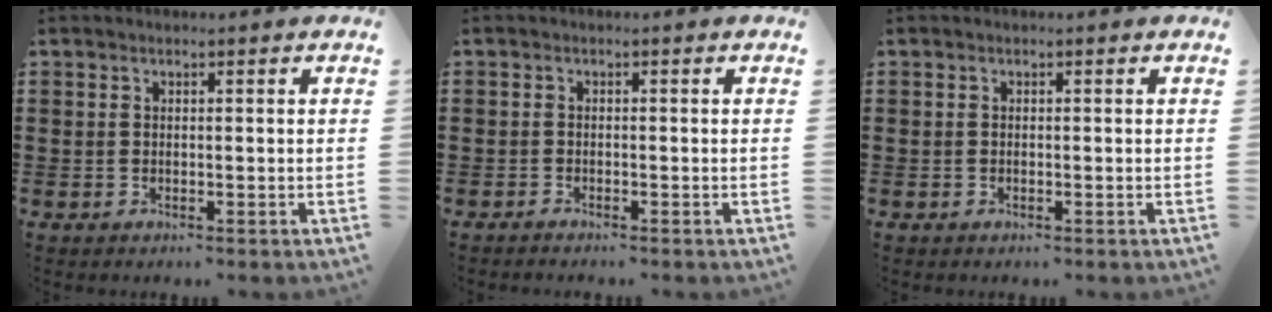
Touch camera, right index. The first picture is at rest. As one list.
[{"total": 0.8, "force": [-0.8, -0.1, 0.1], "torque": [-0.003, -0.001, -0.016]}, {"total": 0.0}]